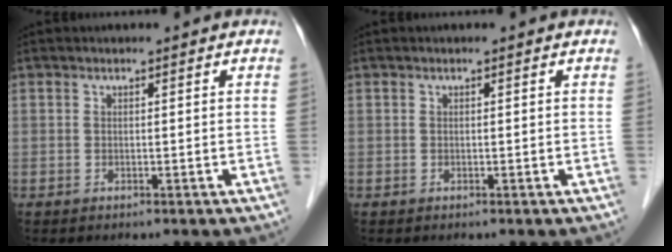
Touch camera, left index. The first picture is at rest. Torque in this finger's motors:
{"motor_torque": [-0.11, -0.09, 0.00, 0.00]}